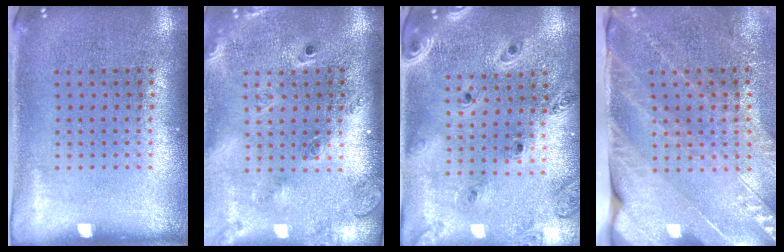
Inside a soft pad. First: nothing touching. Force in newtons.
{"total": 2.5, "press": 1.8, "slide": 1.7}
{"total": 1.3, "press": 1.3, "slide": 0.2}
{"total": 3.7, "press": 3.1, "slide": 1.9}